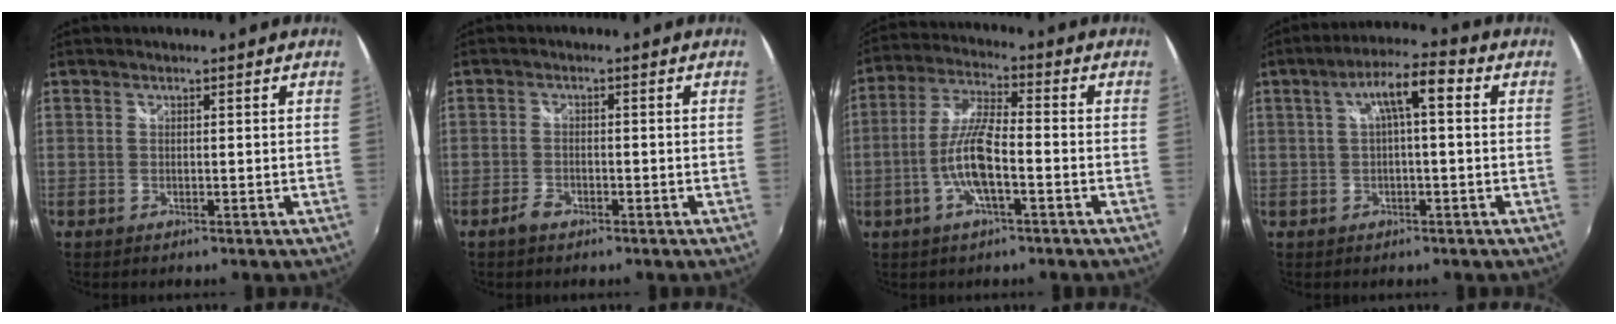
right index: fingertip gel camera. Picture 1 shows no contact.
{"total": 2.5, "force": [-1.9, 1.2, 1.2], "torque": [-0.031, -0.001, -0.037]}
{"total": 9.3, "force": [-3.2, 1.8, 8.5], "torque": [-0.178, 0.002, -0.061]}
{"total": 7.2, "force": [1.3, 1.6, 6.9], "torque": [-0.123, 0.023, 0.024]}